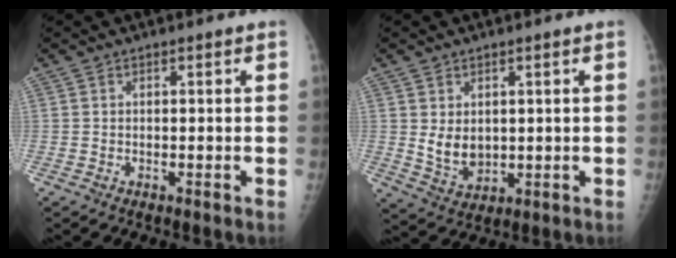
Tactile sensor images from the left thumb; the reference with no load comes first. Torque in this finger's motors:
{"motor_torque": [0.01, 0.01, 0.28, -0.08, 0.04]}